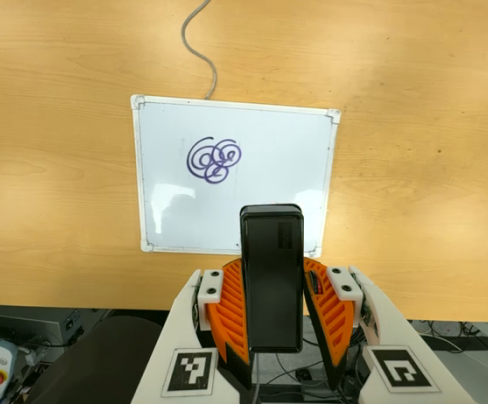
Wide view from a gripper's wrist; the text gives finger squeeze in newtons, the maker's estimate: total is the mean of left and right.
{"total": 6.8, "left": 5.3, "right": 8.2}